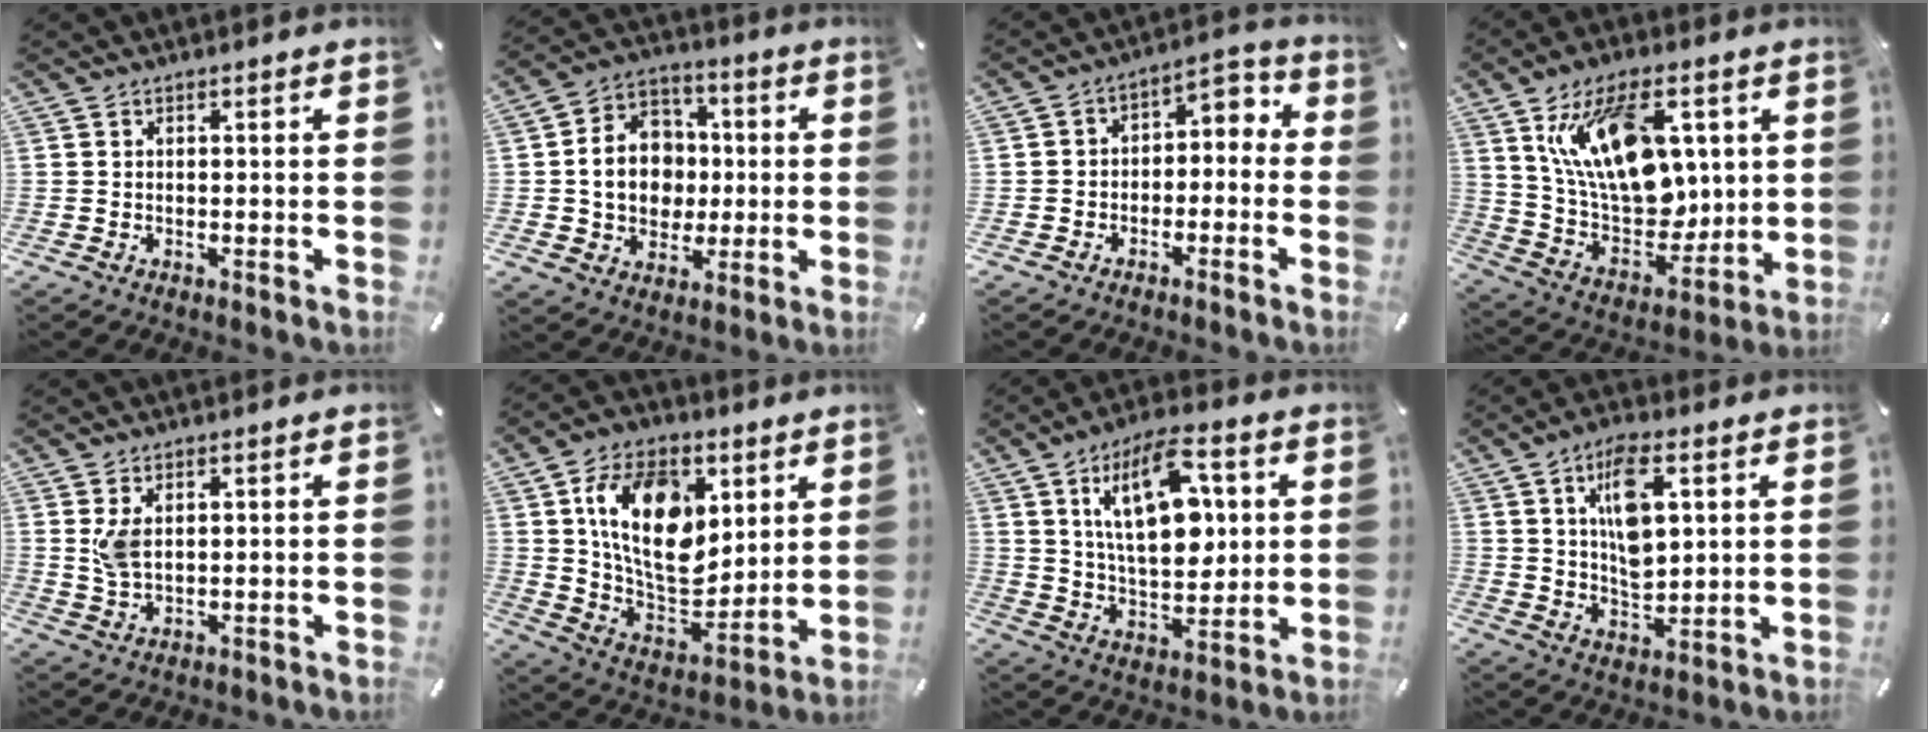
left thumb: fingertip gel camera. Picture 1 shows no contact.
{"total": 12.7, "force": [-0.5, 11.2, 6.1], "torque": [-0.115, 0.018, -0.003]}
{"total": 4.7, "force": [-2.4, 3.7, 1.5], "torque": [-0.018, 0.020, -0.053]}
{"total": 20.3, "force": [7.7, 12.3, 14.2], "torque": [-0.265, -0.030, 0.135]}
{"total": 4.9, "force": [1.4, 2.6, 3.9], "torque": [-0.088, 0.002, 0.023]}
{"total": 18.7, "force": [6.3, 12.6, 12.3], "torque": [-0.226, -0.014, 0.117]}
{"total": 18.2, "force": [6.3, 9.7, 14.0], "torque": [-0.246, -0.008, 0.104]}
{"total": 11.7, "force": [4.6, 6.3, 8.8], "torque": [-0.155, -0.005, 0.079]}